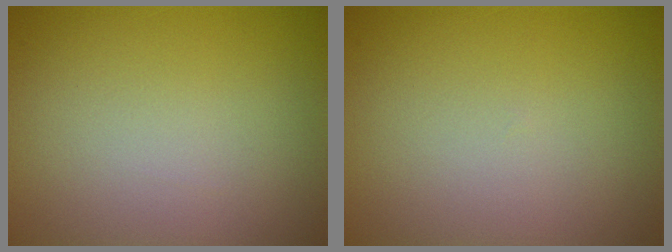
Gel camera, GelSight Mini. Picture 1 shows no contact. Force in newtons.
{"total": 0.0}